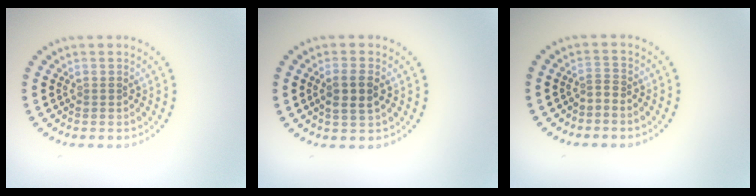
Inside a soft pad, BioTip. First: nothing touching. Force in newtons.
{"total": 2.5, "press": 2.4, "slide": 0.8}
{"total": 0.9, "press": 0.3, "slide": 0.9}